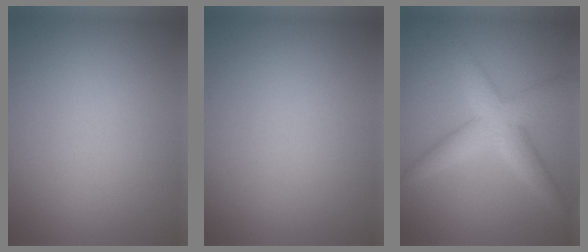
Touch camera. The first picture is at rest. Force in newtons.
{"total": 0.0}
{"total": 5.0, "press": 5.0, "slide": 0.3}